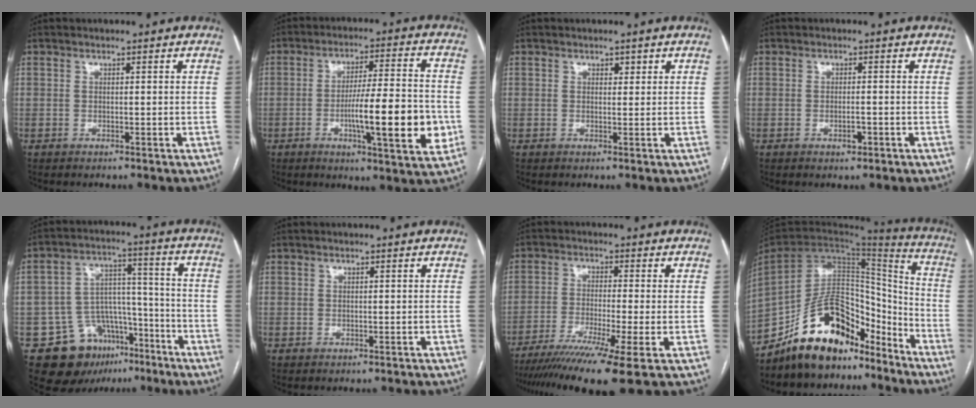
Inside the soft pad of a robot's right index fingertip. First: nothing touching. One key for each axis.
{"total": 14.6, "fx": -3.3, "fy": 1.7, "fz": 14.1, "tx": -0.217, "ty": -0.003, "tz": -0.050}
{"total": 1.2, "fx": 0.7, "fy": 0.7, "fz": 0.7, "tx": -0.008, "ty": 0.000, "tz": 0.008}
{"total": 1.8, "fx": -0.7, "fy": 0.6, "fz": 1.5, "tx": -0.026, "ty": 0.000, "tz": -0.009}
{"total": 13.8, "fx": -8.2, "fy": 9.7, "fz": 5.4, "tx": -0.079, "ty": 0.059, "tz": -0.117}
{"total": 0.7, "fx": -0.5, "fy": 0.5, "fz": 0.0, "tx": 0.002, "ty": 0.004, "tz": -0.006}
{"total": 12.5, "fx": -8.6, "fy": -1.4, "fz": 9.0, "tx": -0.154, "ty": -0.034, "tz": -0.139}
{"total": 17.5, "fx": -13.8, "fy": 7.4, "fz": 7.8, "tx": -0.137, "ty": 0.054, "tz": -0.235}